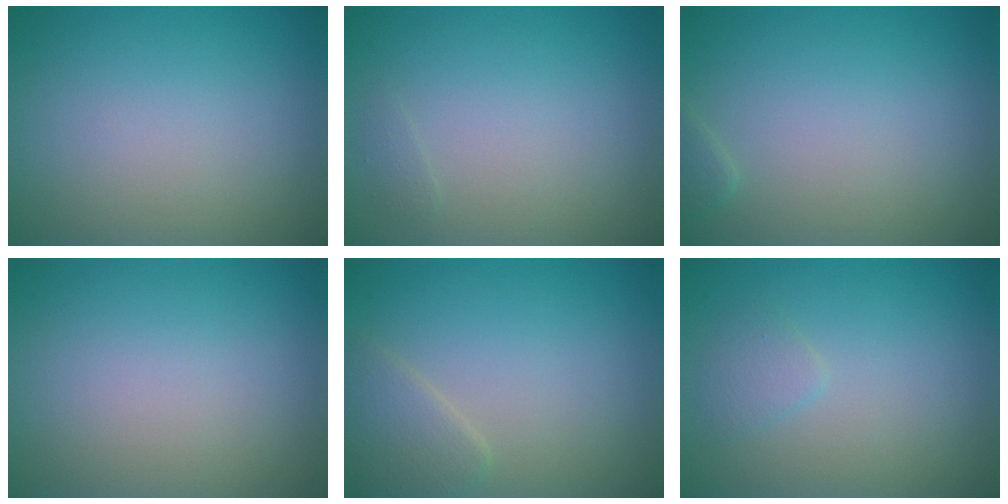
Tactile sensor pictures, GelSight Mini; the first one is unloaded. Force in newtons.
{"total": 0.5, "press": 0.5, "slide": 0.0}
{"total": 0.8, "press": 0.8, "slide": 0.0}
{"total": 0.0}
{"total": 2.2, "press": 2.2, "slide": 0.1}
{"total": 1.2, "press": 1.2, "slide": 0.1}